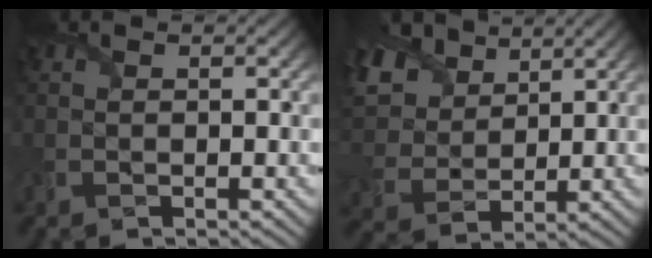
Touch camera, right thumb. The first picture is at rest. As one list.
[{"total": 10.1, "force": [5.4, 6.5, 5.6], "torque": [-0.167, 0.020, 0.097]}]